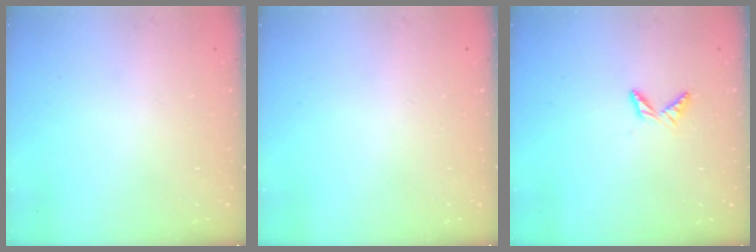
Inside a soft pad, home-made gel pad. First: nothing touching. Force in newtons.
{"total": 0.0}
{"total": 4.7, "press": 4.7, "slide": 0.4}